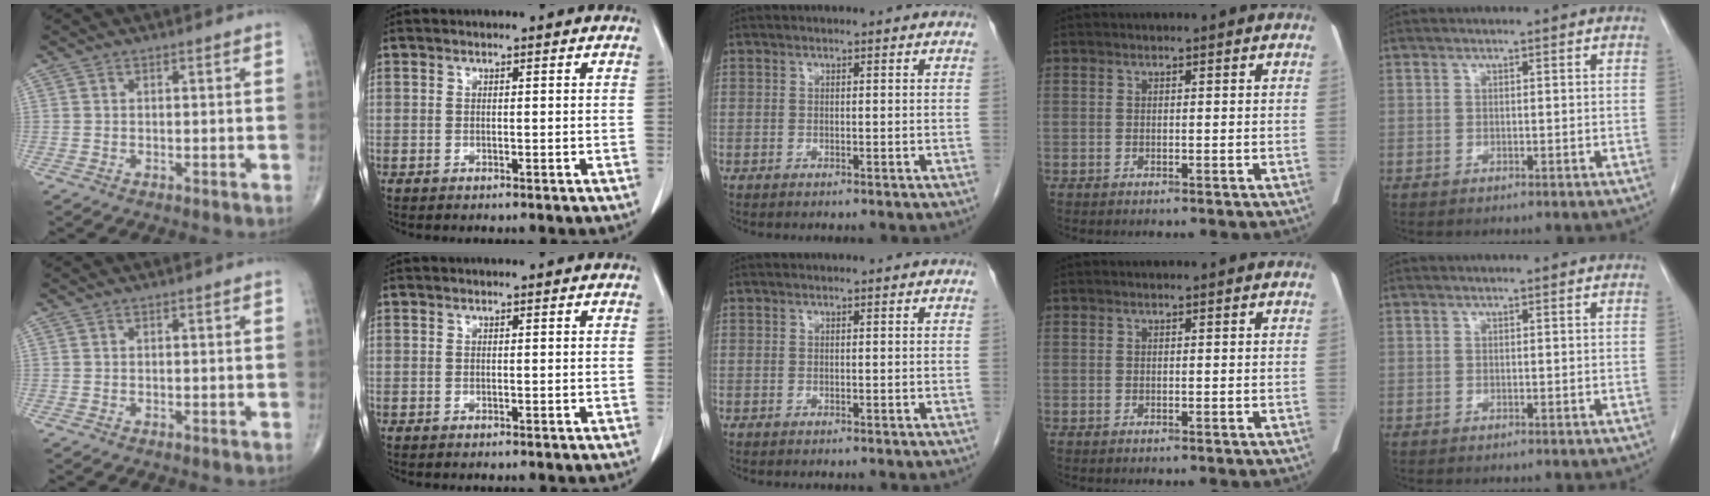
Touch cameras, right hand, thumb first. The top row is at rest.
{}